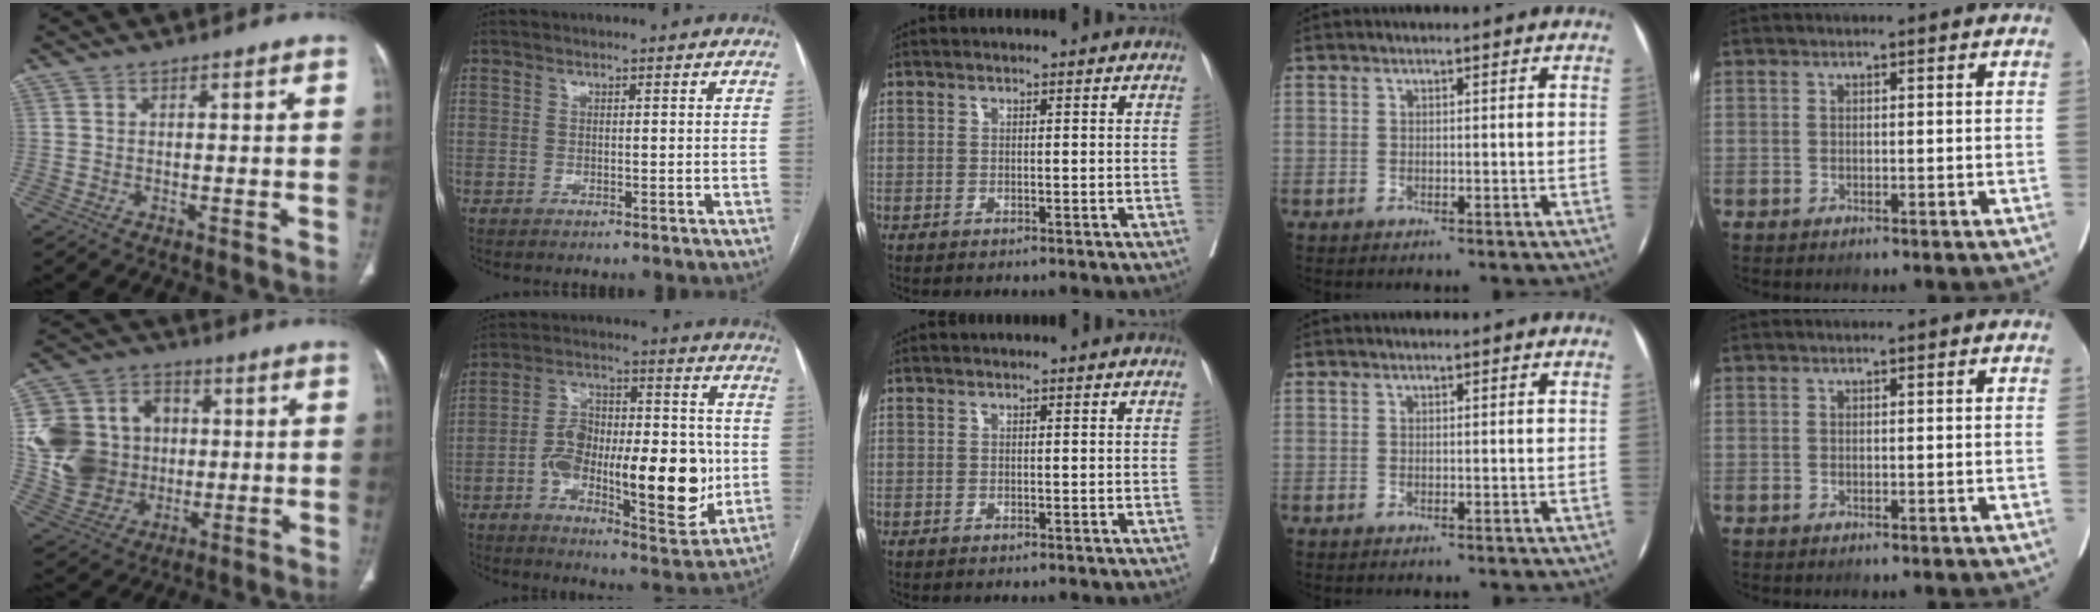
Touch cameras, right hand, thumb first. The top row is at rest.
{"thumb": {"total": 18.7, "force": [1.0, 16.0, 9.5], "torque": [-0.157, 0.021, 0.036]}, "index": {"total": 19.3, "force": [-3.6, 6.9, 17.6], "torque": [-0.281, 0.019, -0.047]}}